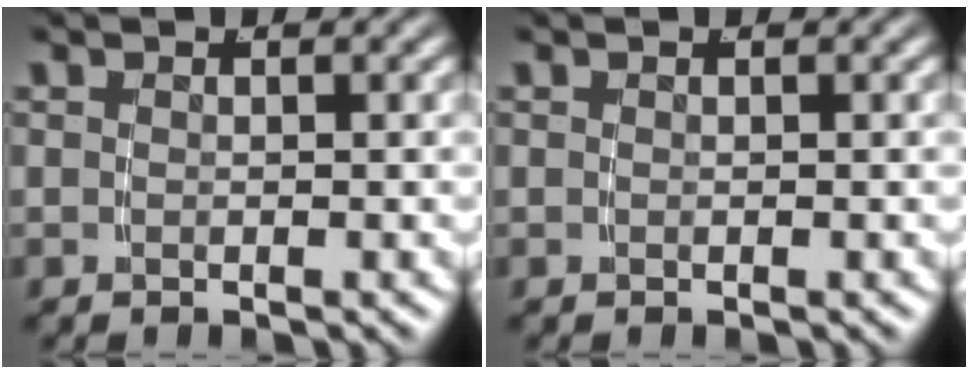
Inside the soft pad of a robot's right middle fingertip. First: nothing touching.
{"total": 0.0}